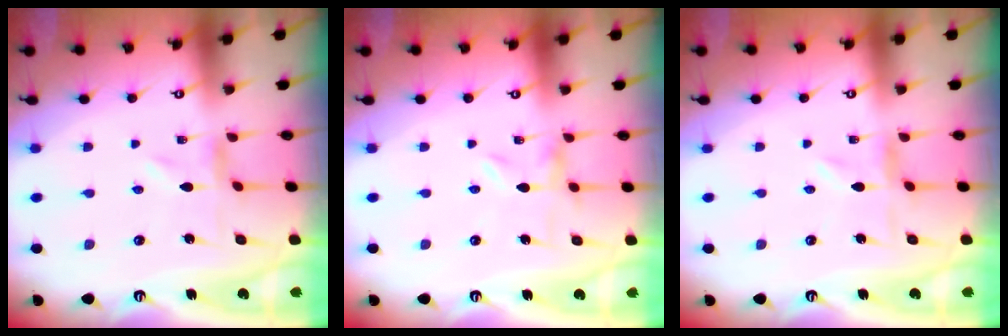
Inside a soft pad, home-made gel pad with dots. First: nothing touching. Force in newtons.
{"total": 0.0}
{"total": 0.0}